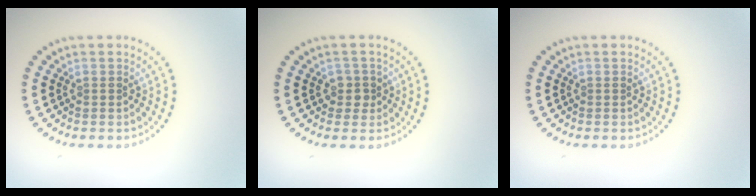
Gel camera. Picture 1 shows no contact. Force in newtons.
{"total": 1.6, "press": 1.3, "slide": 0.9}
{"total": 0.0}